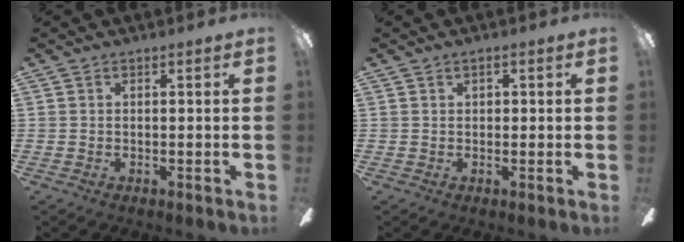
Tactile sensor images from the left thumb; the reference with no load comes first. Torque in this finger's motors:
{"motor_torque": [0.00, -0.15, 0.12, 0.06, -0.02]}